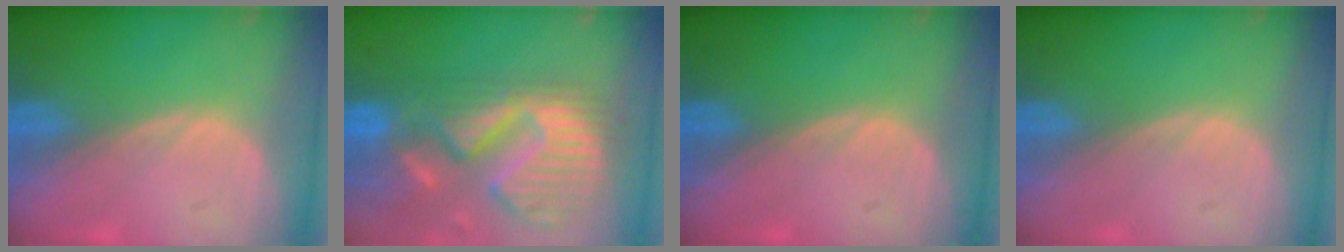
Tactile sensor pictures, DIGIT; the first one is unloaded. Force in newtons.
{"total": 14.2, "press": 11.8, "slide": 7.8}
{"total": 0.0}
{"total": 0.0}